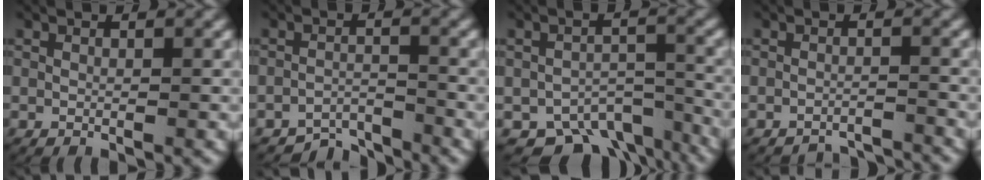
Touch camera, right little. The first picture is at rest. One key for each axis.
{"total": 4.3, "fx": -4.0, "fy": 1.4, "fz": 0.8, "tx": -0.006, "ty": -0.008, "tz": -0.072}
{"total": 7.0, "fx": -5.4, "fy": 3.6, "fz": 2.7, "tx": -0.024, "ty": -0.010, "tz": -0.089}
{"total": 4.2, "fx": -4.1, "fy": 0.5, "fz": 0.3, "tx": 0.006, "ty": -0.010, "tz": -0.069}